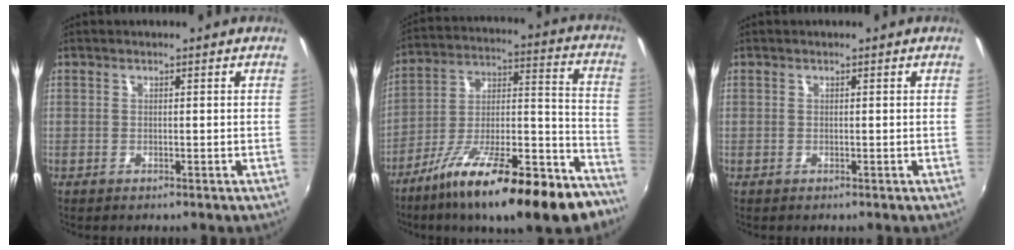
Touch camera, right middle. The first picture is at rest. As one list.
[{"total": 26.2, "force": [-18.2, 6.7, 17.6], "torque": [-0.262, -0.018, -0.278]}, {"total": 0.0}]